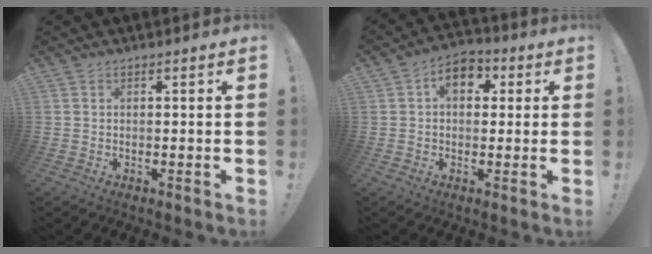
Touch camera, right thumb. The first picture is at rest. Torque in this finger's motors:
{"motor_torque": [0.97, 1.25, 0.54, 0.16, 0.00]}